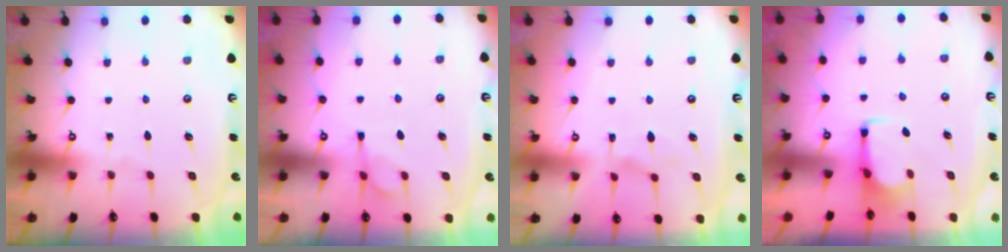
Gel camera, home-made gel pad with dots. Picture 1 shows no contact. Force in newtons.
{"total": 1.2, "press": 0.2, "slide": 1.2}
{"total": 2.3, "press": 2.1, "slide": 0.9}
{"total": 2.8, "press": 2.8, "slide": 0.5}